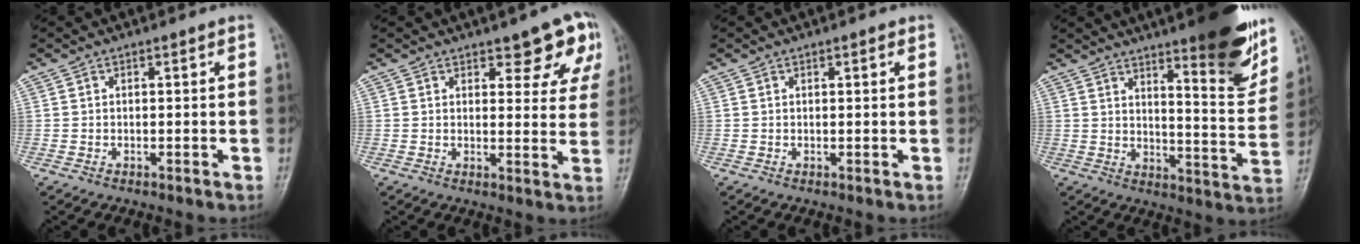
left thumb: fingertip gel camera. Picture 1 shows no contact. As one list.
[{"total": 8.2, "force": [5.0, 3.4, 5.6], "torque": [-0.029, -0.025, 0.061]}, {"total": 0.7, "force": [0.4, 0.2, 0.5], "torque": [-0.007, 0.000, 0.004]}, {"total": 16.7, "force": [11.0, 3.5, 12.1], "torque": [-0.133, -0.073, 0.158]}]